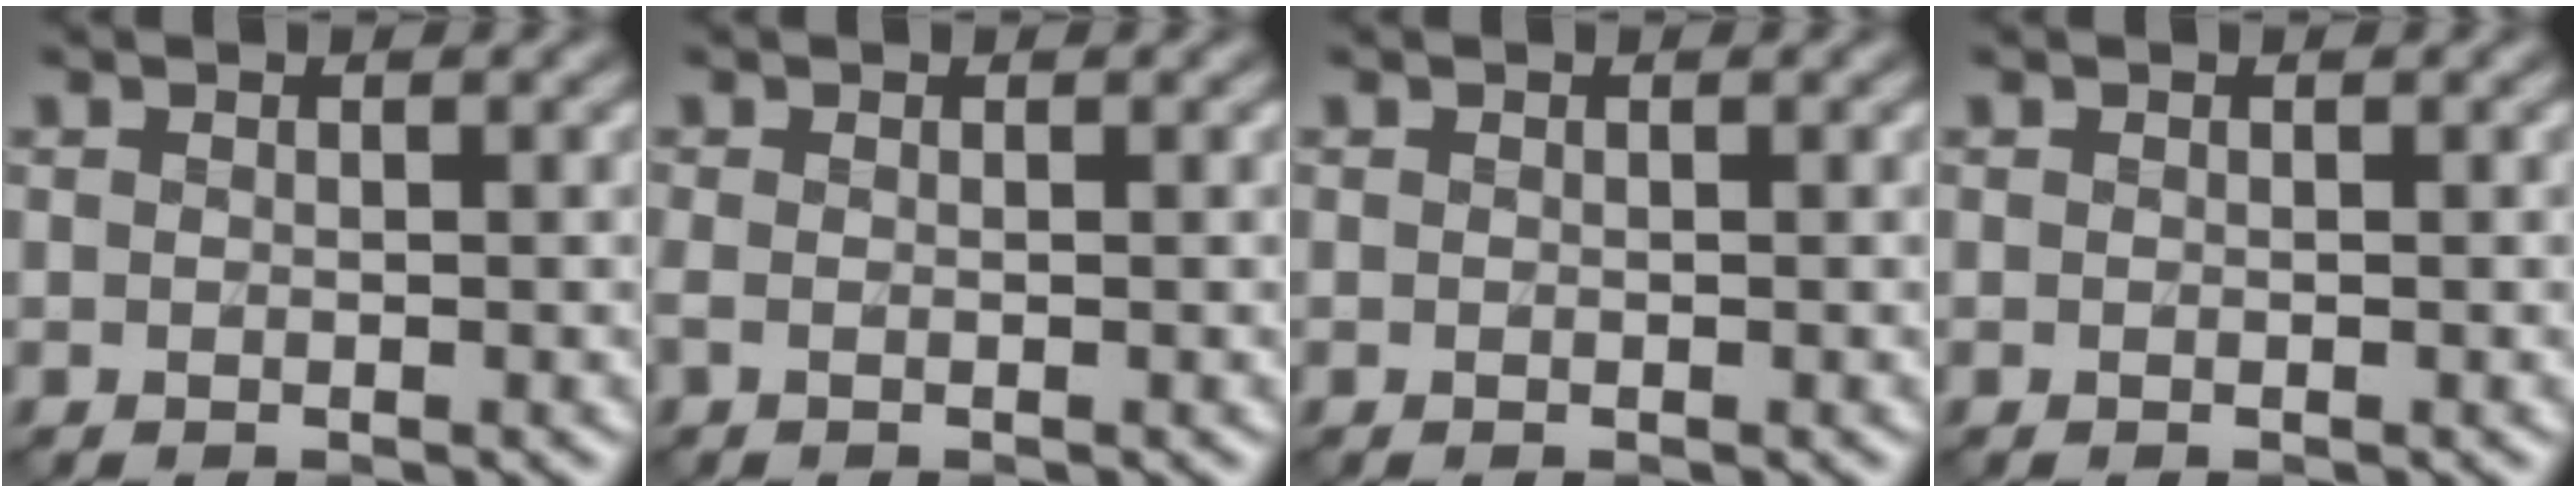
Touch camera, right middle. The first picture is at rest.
{"total": 0.7, "force": [-0.2, 0.1, 0.6], "torque": [-0.011, 0.002, -0.004]}
{"total": 0.0}
{"total": 0.0}